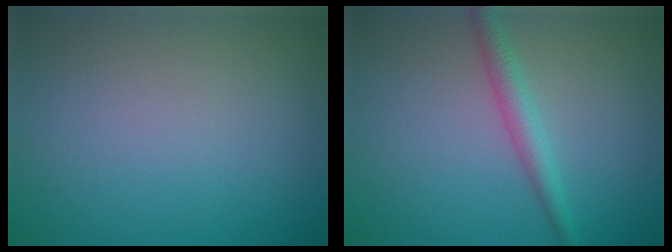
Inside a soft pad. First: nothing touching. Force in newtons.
{"total": 2.3, "press": 2.3, "slide": 0.0}